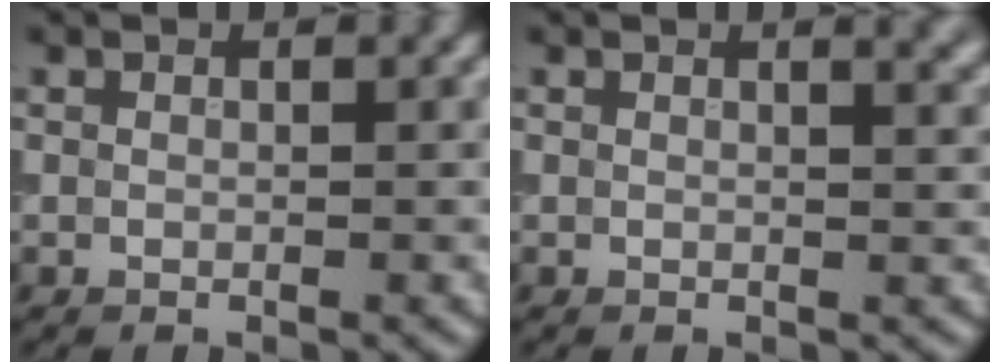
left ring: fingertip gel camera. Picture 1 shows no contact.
{"total": 2.7, "force": [1.7, 1.2, 1.8], "torque": [0.001, 0.006, 0.011]}